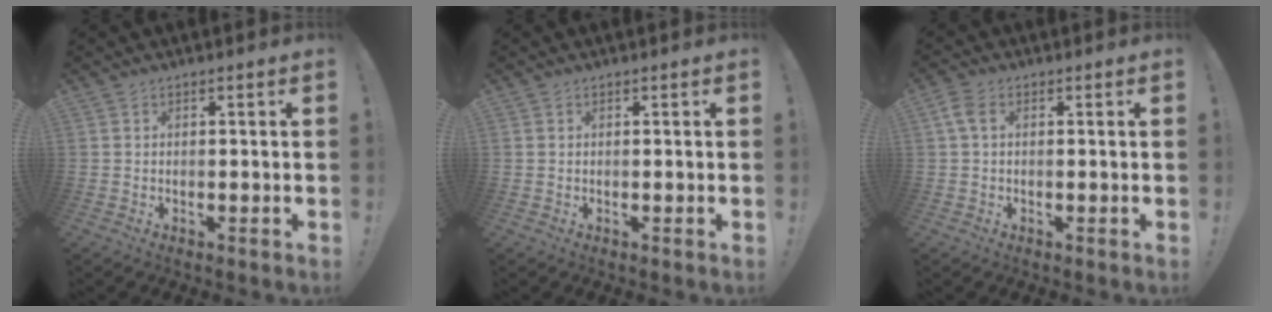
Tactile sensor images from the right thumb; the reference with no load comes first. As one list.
[{"total": 0.0}, {"total": 3.4, "force": [1.3, 1.8, 2.6], "torque": [-0.057, 0.004, 0.023]}]